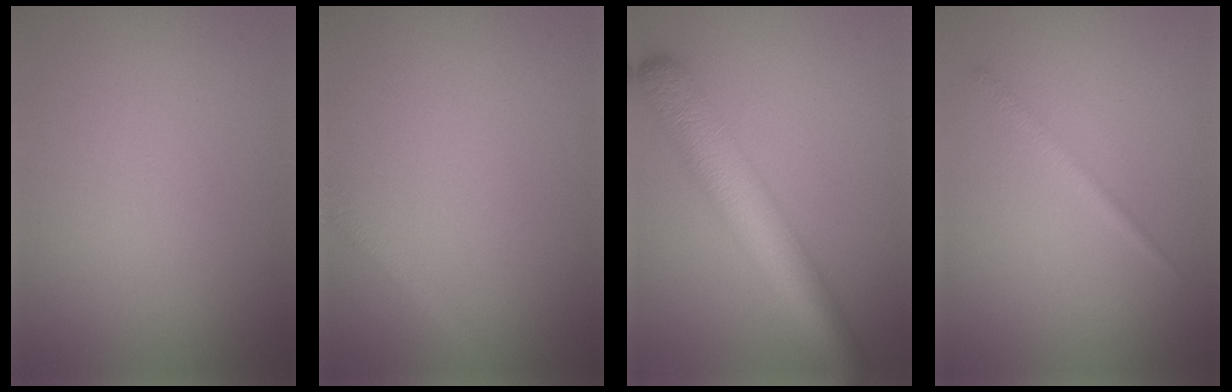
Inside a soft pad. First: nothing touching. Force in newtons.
{"total": 1.4, "press": 1.4, "slide": 0.1}
{"total": 7.3, "press": 7.2, "slide": 0.3}
{"total": 1.0, "press": 1.0, "slide": 0.1}